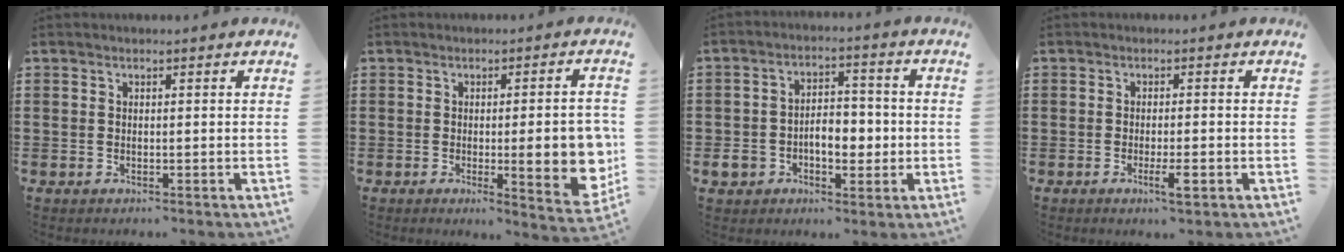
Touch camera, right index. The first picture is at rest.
{"total": 9.7, "force": [-0.9, 2.4, 9.4], "torque": [-0.120, -0.013, -0.010]}
{"total": 6.3, "force": [-1.6, 4.5, 4.1], "torque": [-0.064, 0.009, -0.032]}
{"total": 2.9, "force": [-1.3, 0.2, 2.6], "torque": [-0.052, -0.009, -0.023]}